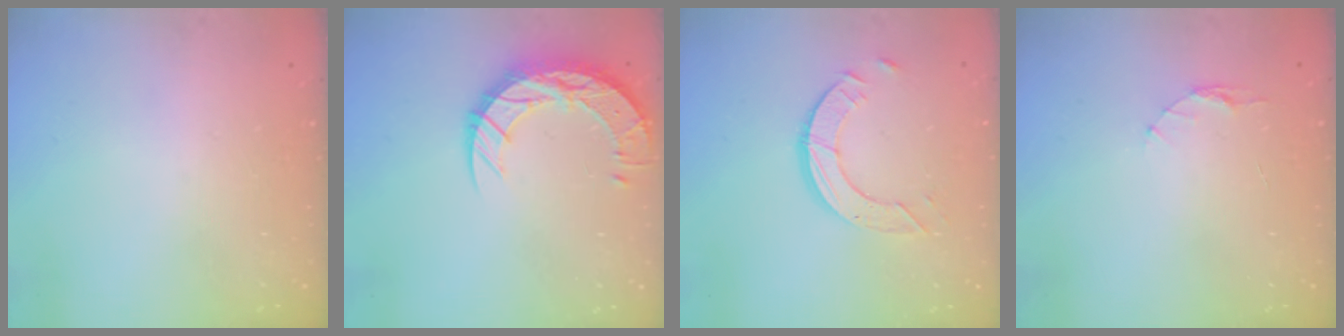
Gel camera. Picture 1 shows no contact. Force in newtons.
{"total": 16.5, "press": 16.4, "slide": 1.2}
{"total": 6.9, "press": 6.9, "slide": 0.6}
{"total": 3.5, "press": 3.5, "slide": 0.3}